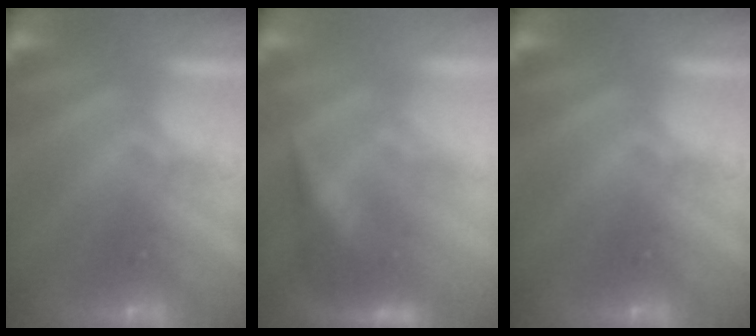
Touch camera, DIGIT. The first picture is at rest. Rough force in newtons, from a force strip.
{"total": 2.8}
{"total": 0.0}